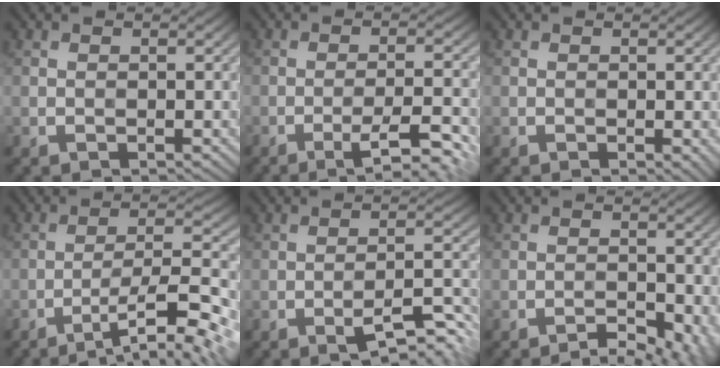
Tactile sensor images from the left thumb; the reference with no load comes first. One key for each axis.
{"total": 6.2, "fx": -3.6, "fy": 1.0, "fz": 4.9, "tx": -0.086, "ty": 0.007, "tz": -0.053}
{"total": 0.8, "fx": -0.1, "fy": 0.4, "fz": 0.7, "tx": -0.011, "ty": -0.004, "tz": -0.002}
{"total": 11.1, "fx": -7.0, "fy": 2.2, "fz": 8.3, "tx": -0.143, "ty": 0.008, "tz": -0.107}
{"total": 6.2, "fx": -4.1, "fy": 1.0, "fz": 4.5, "tx": -0.070, "ty": 0.012, "tz": -0.060}
{"total": 3.9, "fx": -2.8, "fy": 0.9, "fz": 2.6, "tx": -0.042, "ty": 0.002, "tz": -0.041}